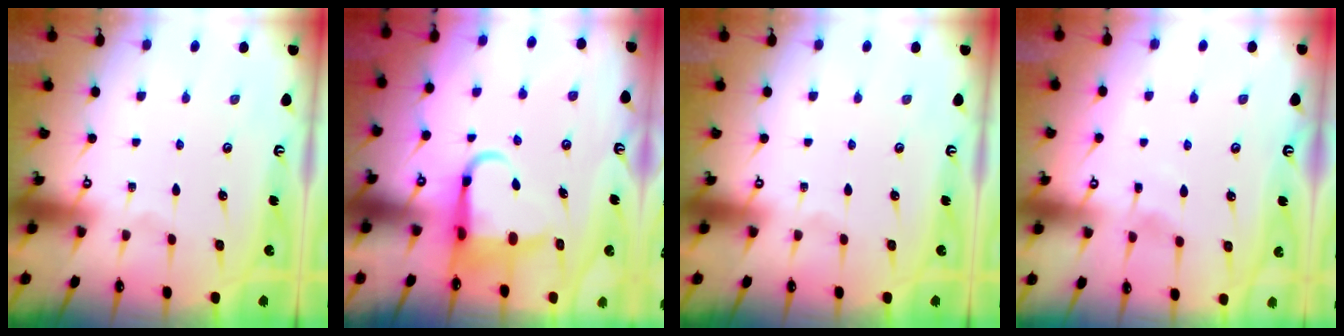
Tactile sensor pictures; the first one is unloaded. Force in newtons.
{"total": 6.0, "press": 5.8, "slide": 1.4}
{"total": 0.0}
{"total": 4.1, "press": 4.0, "slide": 0.7}